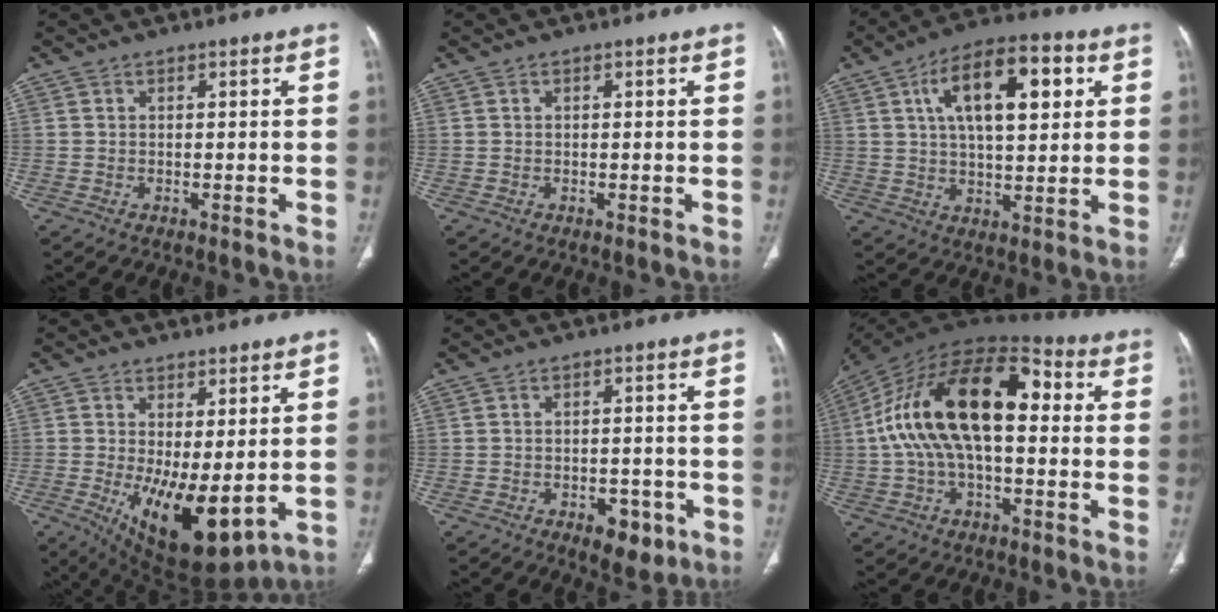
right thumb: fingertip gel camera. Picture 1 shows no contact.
{"total": 0.0}
{"total": 16.1, "force": [5.3, 7.2, 13.4], "torque": [-0.197, 0.005, 0.081]}
{"total": 13.3, "force": [-1.3, 5.4, 12.0], "torque": [-0.192, -0.028, 0.002]}
{"total": 5.8, "force": [-2.7, 3.3, 4.0], "torque": [-0.035, 0.010, -0.029]}
{"total": 22.4, "force": [2.0, 11.4, 19.2], "torque": [-0.343, 0.049, 0.022]}